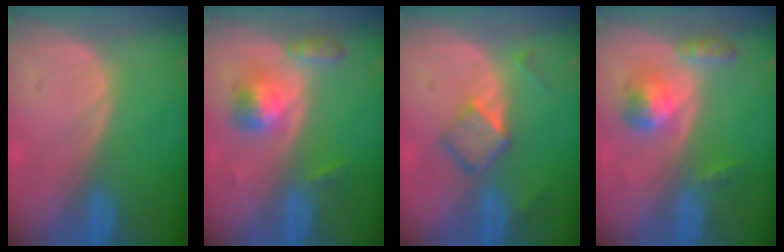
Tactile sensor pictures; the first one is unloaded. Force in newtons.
{"total": 5.2, "press": 4.9, "slide": 1.7}
{"total": 4.9, "press": 4.6, "slide": 1.8}
{"total": 5.4, "press": 5.0, "slide": 2.2}